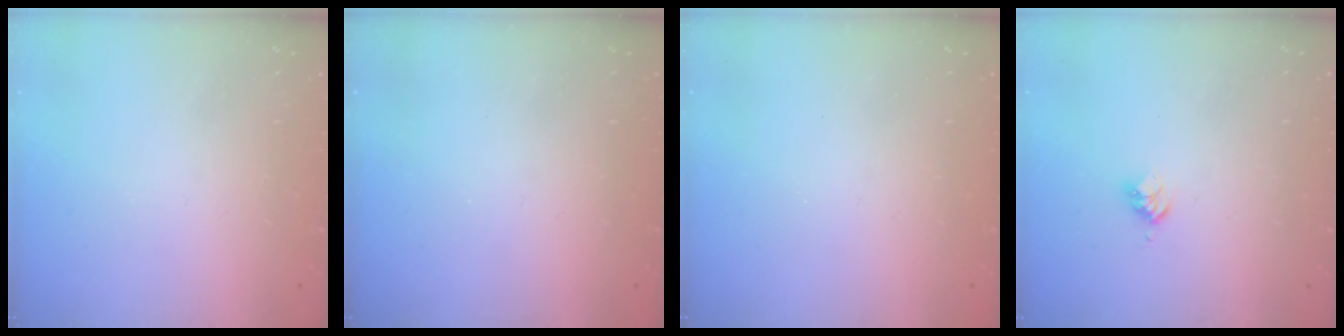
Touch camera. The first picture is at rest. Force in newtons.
{"total": 0.0}
{"total": 0.0}
{"total": 3.0, "press": 2.9, "slide": 0.4}